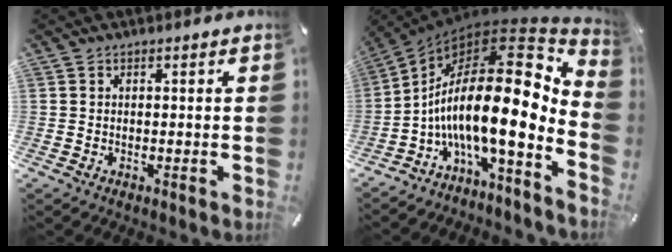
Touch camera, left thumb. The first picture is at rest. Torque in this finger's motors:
{"motor_torque": [-0.23, 3.42, 2.63, 0.14, 0.52]}